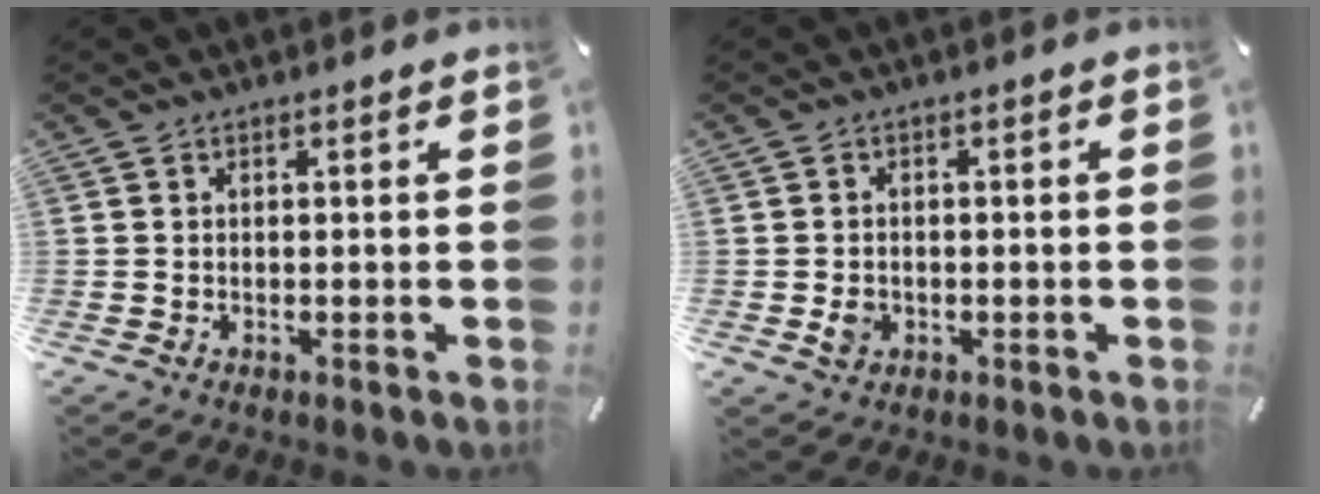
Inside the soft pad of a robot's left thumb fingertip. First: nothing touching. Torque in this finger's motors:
{"motor_torque": [0.17, 0.32, 0.06, 0.02, 0.04]}